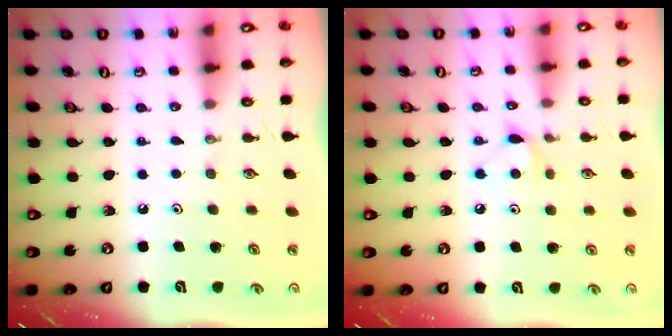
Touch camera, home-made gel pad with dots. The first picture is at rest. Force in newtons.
{"total": 6.9, "press": 6.9, "slide": 0.7}